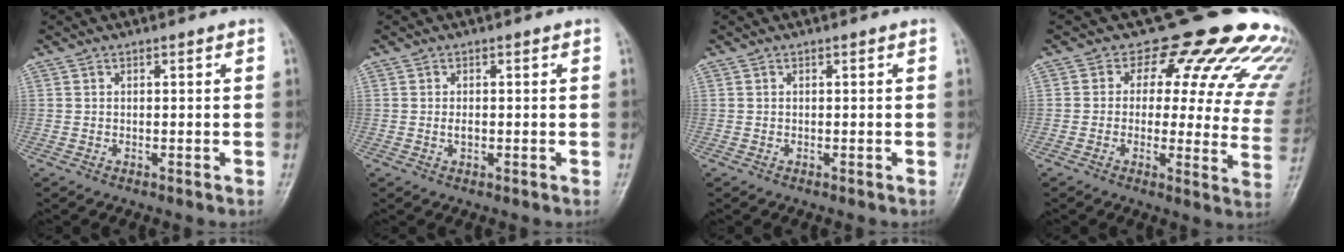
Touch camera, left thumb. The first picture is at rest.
{"total": 1.2, "force": [0.0, 0.7, 1.0], "torque": [-0.014, -0.001, -0.001]}
{"total": 0.0}
{"total": 21.9, "force": [16.0, 9.8, 11.3], "torque": [-0.092, -0.083, 0.167]}